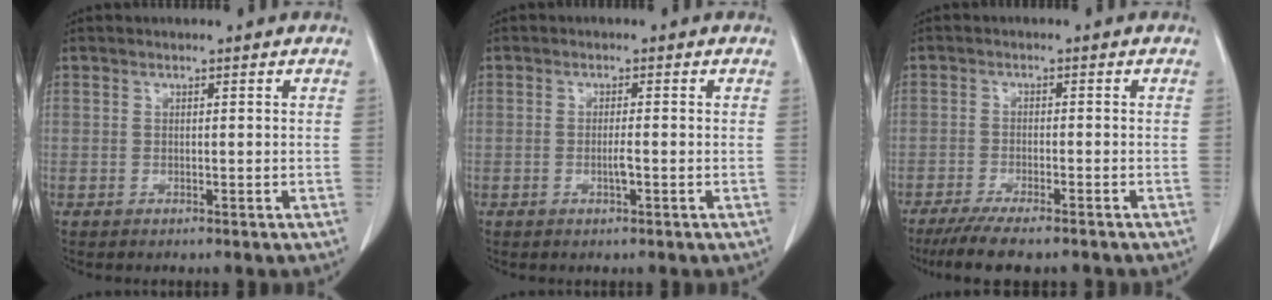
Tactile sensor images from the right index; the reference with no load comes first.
{"total": 1.6, "force": [-0.6, 0.0, 1.5], "torque": [-0.030, -0.001, -0.012]}
{"total": 9.6, "force": [-8.0, 1.4, 5.2], "torque": [-0.075, -0.017, -0.122]}